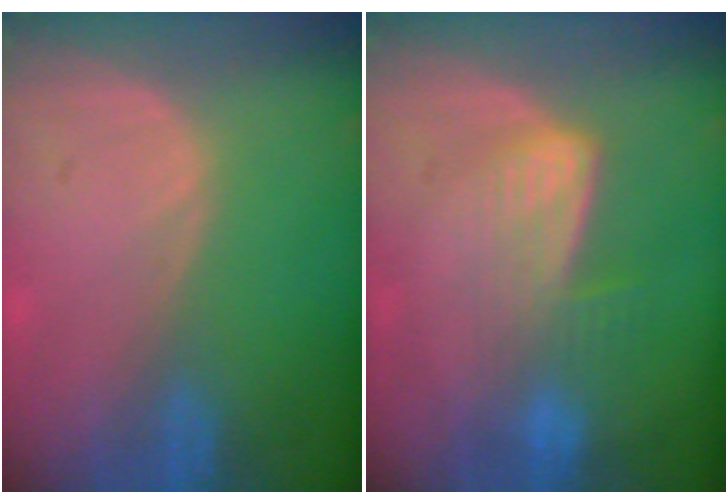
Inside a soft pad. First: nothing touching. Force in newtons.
{"total": 7.2, "press": 6.0, "slide": 4.0}